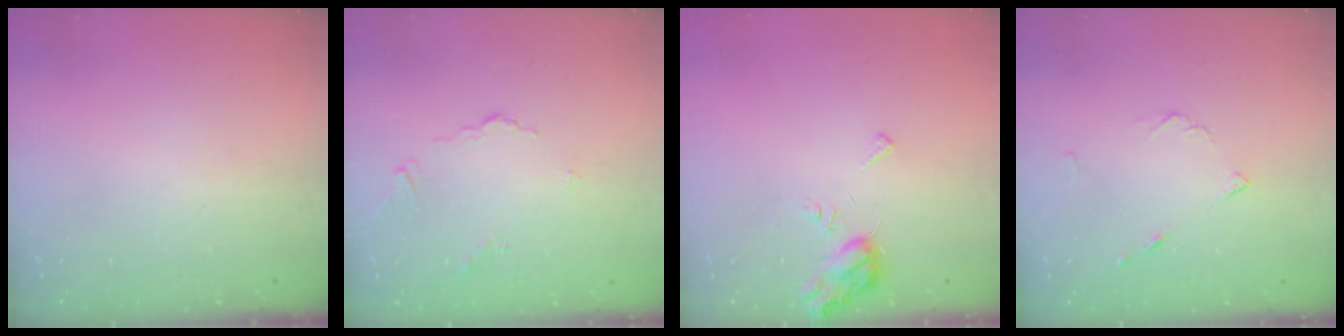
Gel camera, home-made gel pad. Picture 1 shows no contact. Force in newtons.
{"total": 2.8, "press": 2.8, "slide": 0.6}
{"total": 7.4, "press": 7.4, "slide": 0.6}
{"total": 5.7, "press": 5.6, "slide": 0.7}